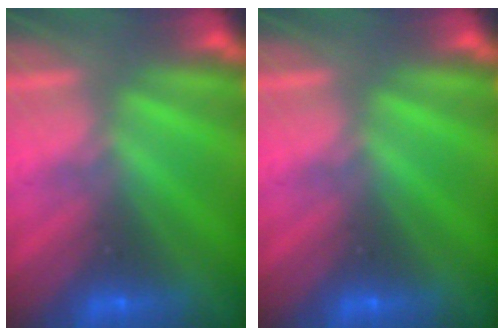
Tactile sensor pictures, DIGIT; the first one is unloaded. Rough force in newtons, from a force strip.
{"total": 0.0}